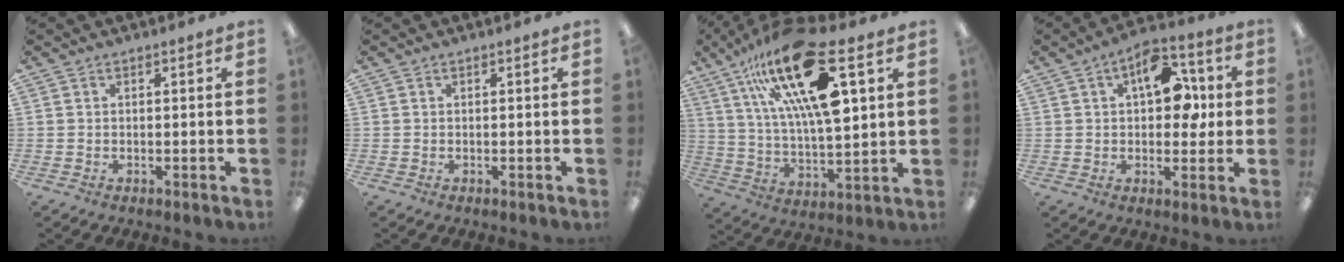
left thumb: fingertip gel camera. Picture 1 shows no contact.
{"total": 0.0}
{"total": 25.2, "force": [12.4, 8.2, 20.4], "torque": [-0.375, -0.057, 0.199]}
{"total": 12.1, "force": [3.5, 7.1, 9.1], "torque": [-0.118, -0.002, 0.059]}